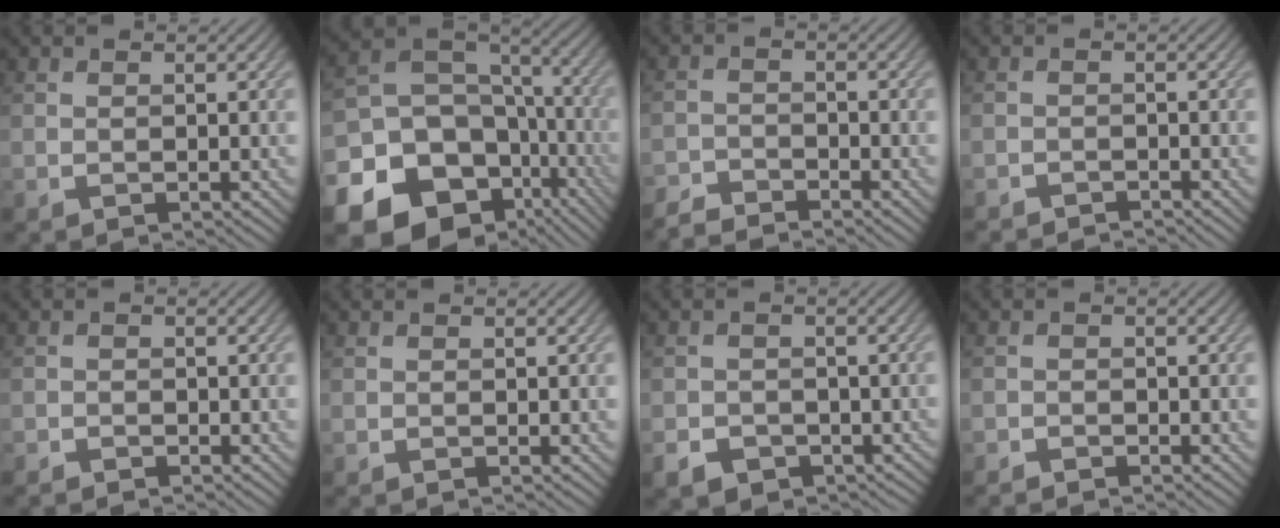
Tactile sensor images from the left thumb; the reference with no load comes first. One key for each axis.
{"total": 22.8, "fx": -10.7, "fy": 17.8, "fz": 9.4, "tx": -0.210, "ty": -0.062, "tz": -0.155}
{"total": 3.6, "fx": -3.5, "fy": 0.6, "fz": 0.6, "tx": -0.018, "ty": -0.004, "tz": -0.075}
{"total": 1.8, "fx": -1.8, "fy": 0.3, "fz": 0.1, "tx": 0.001, "ty": -0.002, "tz": -0.034}
{"total": 1.1, "fx": -1.0, "fy": 0.5, "fz": 0.1, "tx": -0.002, "ty": -0.001, "tz": -0.020}
{"total": 0.0}
{"total": 4.4, "fx": -2.6, "fy": 3.3, "fz": 1.5, "tx": -0.025, "ty": -0.009, "tz": -0.039}
{"total": 1.4, "fx": -1.3, "fy": 0.6, "fz": 0.2, "tx": -0.003, "ty": -0.001, "tz": -0.026}